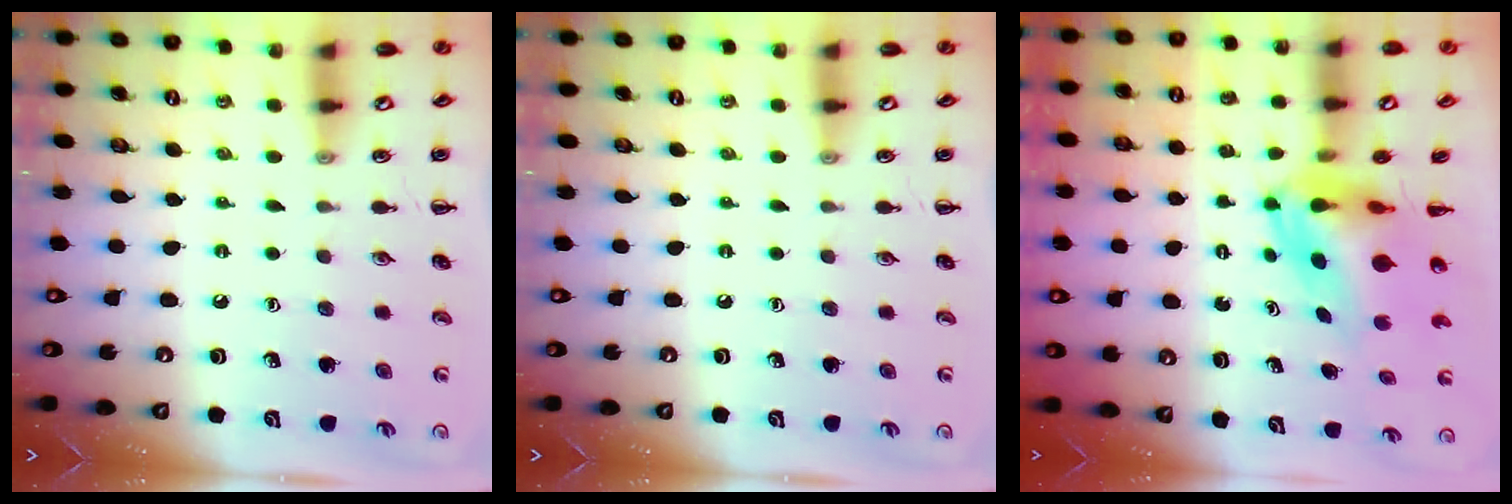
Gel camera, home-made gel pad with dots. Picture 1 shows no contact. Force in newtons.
{"total": 0.0}
{"total": 5.9, "press": 5.7, "slide": 1.6}